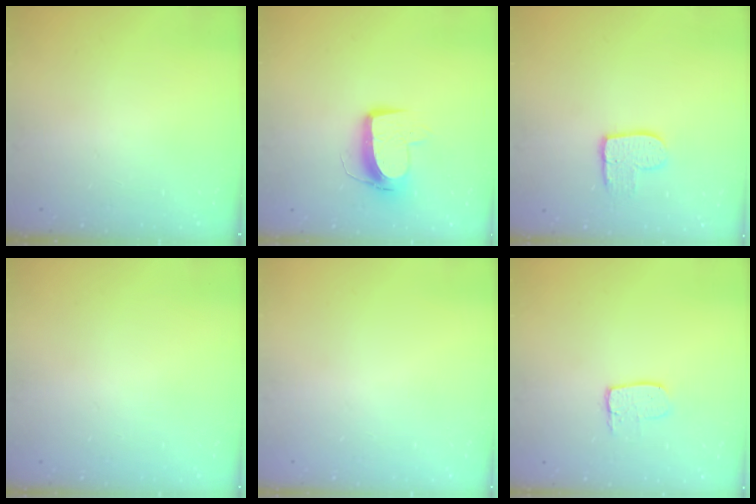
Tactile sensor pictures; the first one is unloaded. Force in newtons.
{"total": 10.3, "press": 10.2, "slide": 1.1}
{"total": 9.1, "press": 9.0, "slide": 0.7}
{"total": 0.0}
{"total": 0.0}
{"total": 6.8, "press": 6.8, "slide": 0.4}